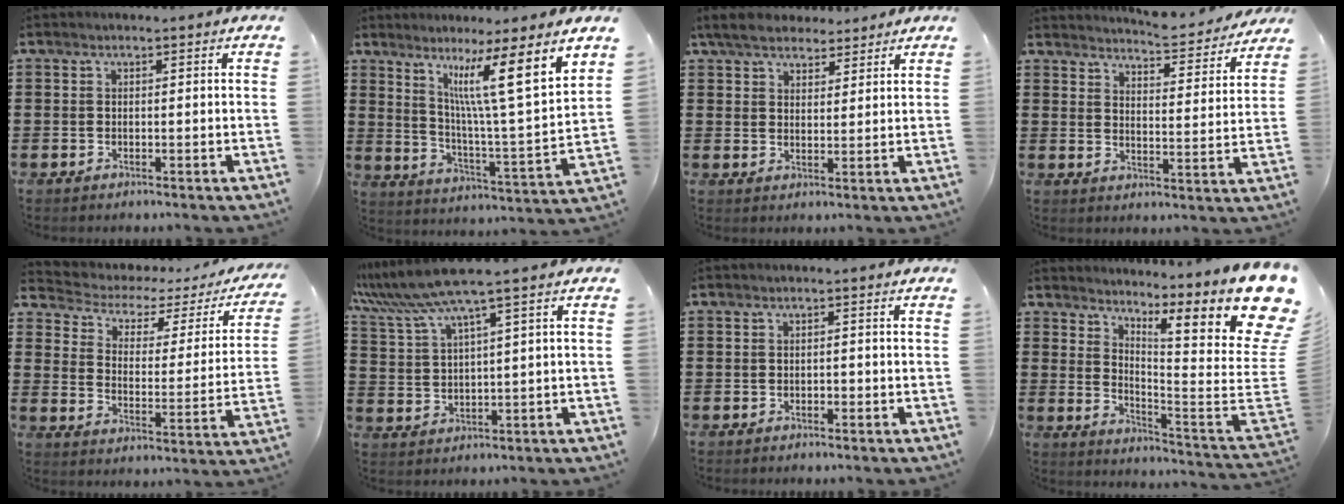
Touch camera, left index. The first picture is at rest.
{"total": 11.4, "force": [7.1, -0.2, 8.9], "torque": [-0.168, -0.046, 0.104]}
{"total": 5.1, "force": [4.5, 2.0, 1.5], "torque": [-0.047, -0.002, 0.084]}
{"total": 5.0, "force": [4.9, -0.4, 1.0], "torque": [-0.026, -0.041, 0.080]}
{"total": 3.1, "force": [1.7, 1.8, 1.8], "torque": [-0.050, -0.015, 0.019]}
{"total": 6.7, "force": [4.9, -0.4, 4.5], "torque": [-0.121, -0.026, 0.080]}
{"total": 0.5, "force": [-0.3, 0.4, 0.3], "torque": [-0.008, 0.000, -0.006]}
{"total": 12.8, "force": [7.9, 2.1, 9.8], "torque": [-0.151, -0.073, 0.124]}